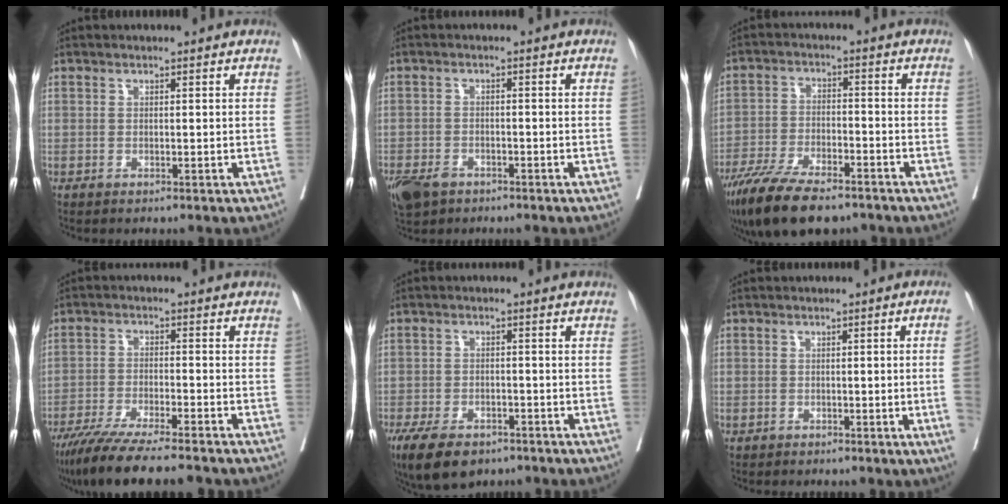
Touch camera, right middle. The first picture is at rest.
{"total": 7.1, "force": [-4.7, 4.1, 3.5], "torque": [-0.078, -0.008, -0.078]}
{"total": 14.0, "force": [-10.7, 4.2, 8.0], "torque": [-0.146, -0.027, -0.183]}
{"total": 13.3, "force": [-11.2, 0.9, 7.2], "torque": [-0.116, -0.036, -0.180]}
{"total": 9.1, "force": [-6.4, 4.1, 5.0], "torque": [-0.090, -0.009, -0.102]}
{"total": 3.8, "force": [-0.8, 0.0, 3.7], "torque": [-0.049, 0.005, -0.012]}